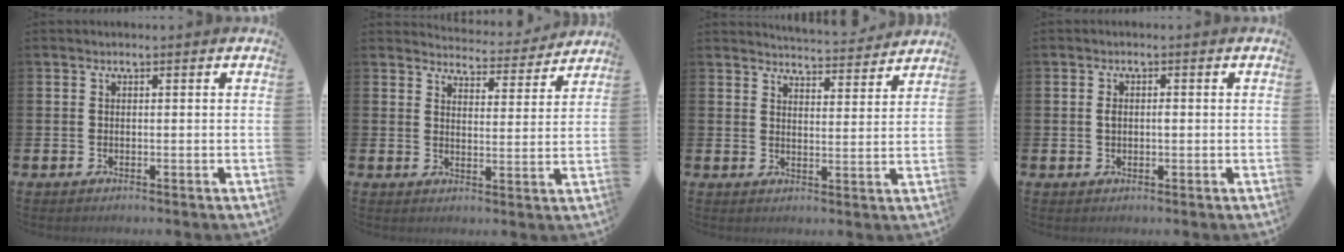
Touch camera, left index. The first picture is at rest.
{"total": 4.4, "force": [4.3, 0.7, 0.2], "torque": [-0.010, -0.037, 0.072]}
{"total": 5.1, "force": [5.1, 0.2, 0.1], "torque": [-0.005, -0.040, 0.090]}
{"total": 1.5, "force": [0.1, 0.9, 1.2], "torque": [-0.013, 0.001, -0.002]}